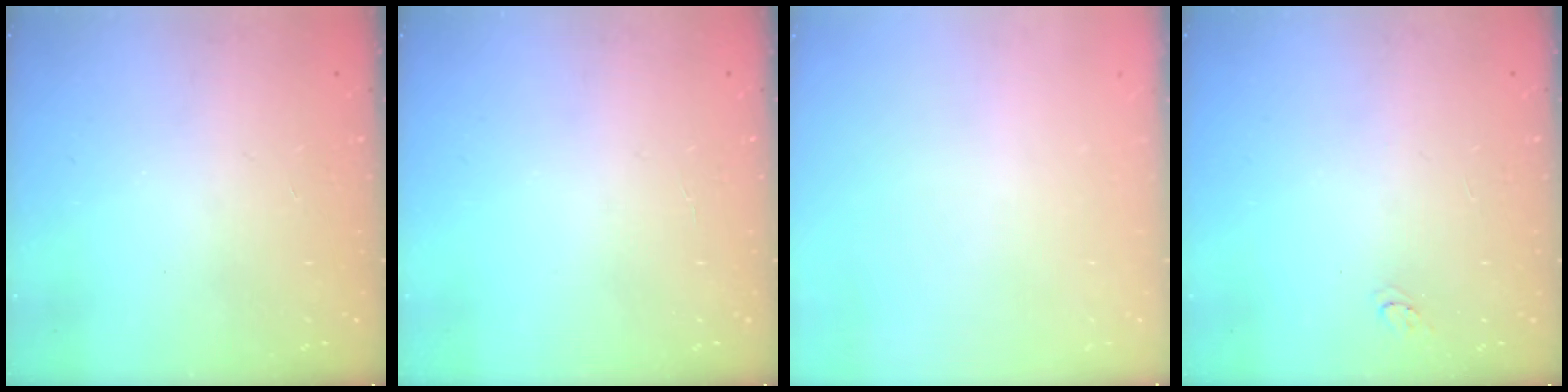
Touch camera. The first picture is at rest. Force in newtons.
{"total": 1.8, "press": 1.8, "slide": 0.2}
{"total": 0.0}
{"total": 3.2, "press": 3.2, "slide": 0.3}